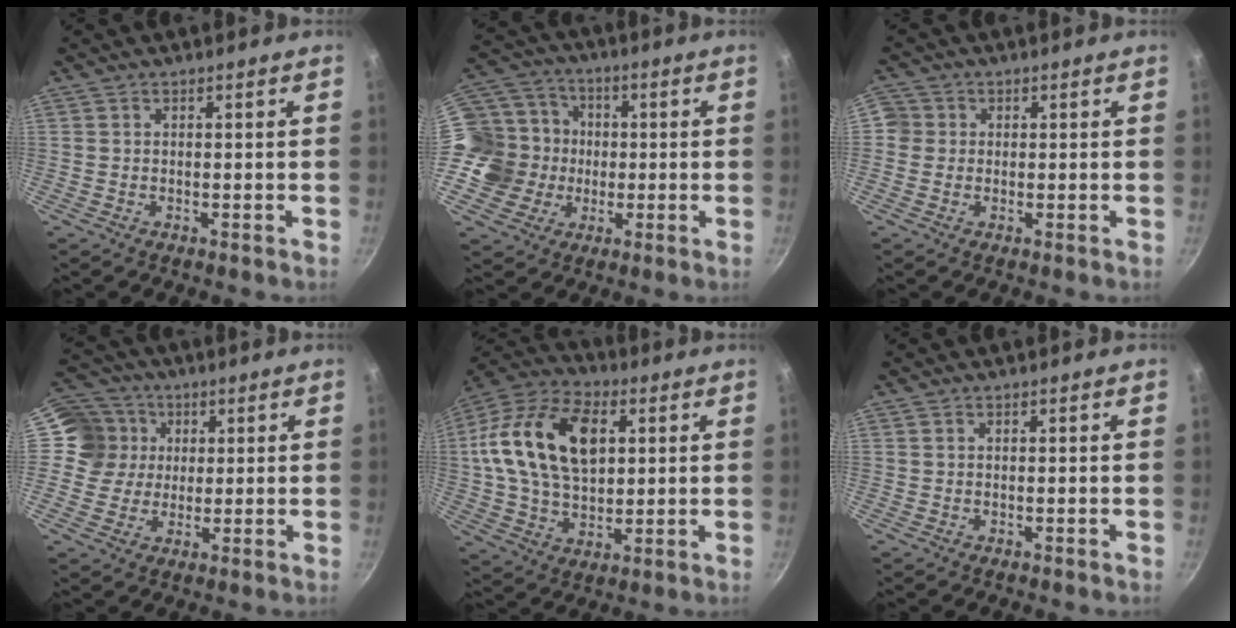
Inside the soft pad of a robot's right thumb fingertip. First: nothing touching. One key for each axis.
{"total": 15.2, "fx": -1.5, "fy": 14.0, "fz": 5.8, "tx": -0.087, "ty": 0.037, "tz": -0.029}
{"total": 3.4, "fx": -0.1, "fy": 3.3, "fz": 0.7, "tx": 0.014, "ty": 0.004, "tz": -0.012}
{"total": 9.4, "fx": 1.6, "fy": 9.0, "fz": 2.1, "tx": -0.008, "ty": 0.012, "tz": 0.012}
{"total": 21.8, "fx": 3.9, "fy": 15.6, "fz": 14.6, "tx": -0.233, "ty": 0.017, "tz": 0.057}
{"total": 0.0}